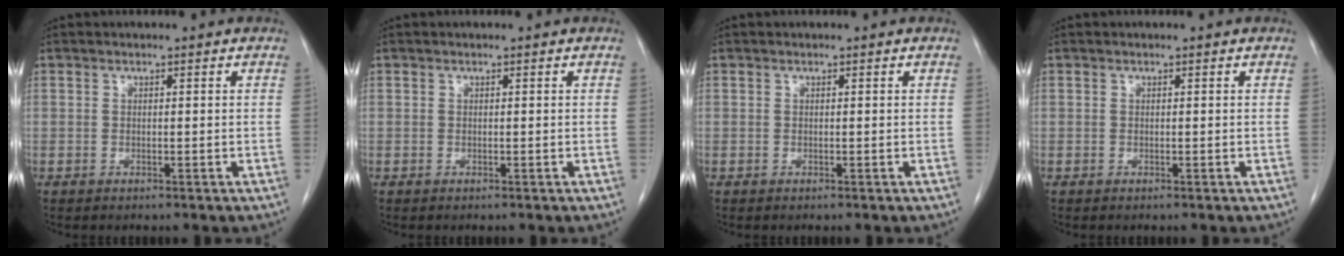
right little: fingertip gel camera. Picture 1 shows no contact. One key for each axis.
{"total": 0.0}
{"total": 0.0}
{"total": 0.0}